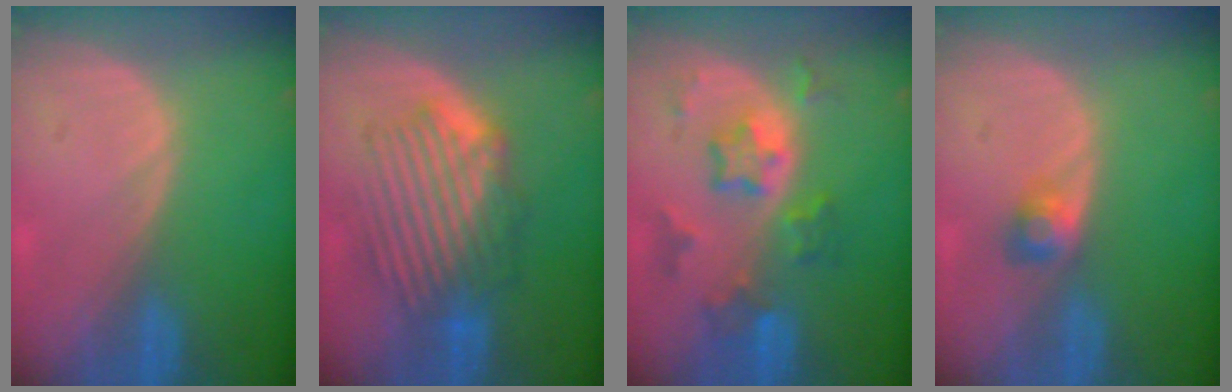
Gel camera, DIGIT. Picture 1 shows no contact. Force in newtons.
{"total": 8.9, "press": 8.3, "slide": 3.2}
{"total": 7.2, "press": 6.5, "slide": 3.1}
{"total": 2.4, "press": 2.3, "slide": 0.9}